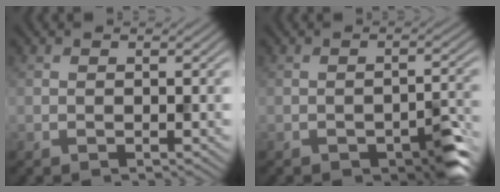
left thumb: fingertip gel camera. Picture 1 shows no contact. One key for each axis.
{"total": 3.9, "fx": -2.3, "fy": 1.5, "fz": 2.8, "tx": -0.036, "ty": 0.003, "tz": -0.028}